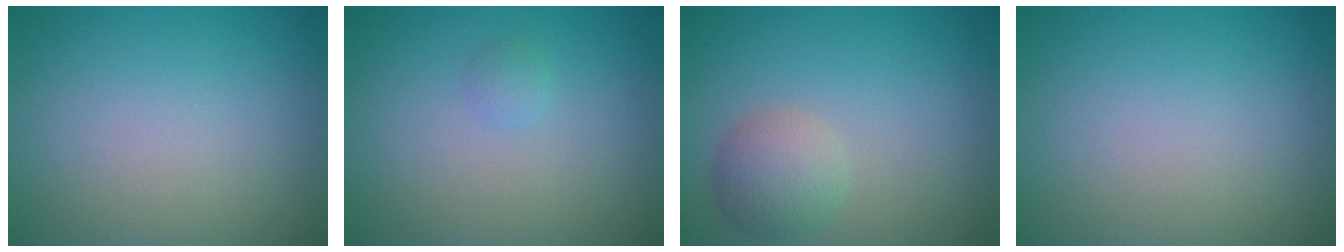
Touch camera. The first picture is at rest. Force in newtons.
{"total": 0.7, "press": 0.7, "slide": 0.1}
{"total": 3.2, "press": 3.2, "slide": 0.1}
{"total": 0.0}